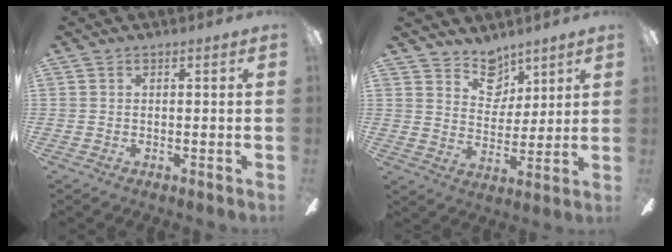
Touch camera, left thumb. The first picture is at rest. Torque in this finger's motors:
{"motor_torque": [0.17, 0.16, -0.20, -0.20, 0.09]}